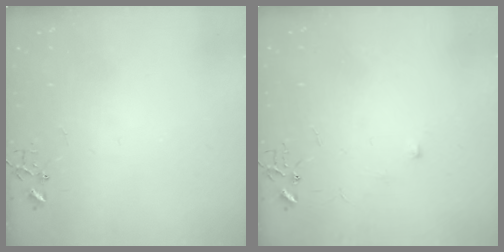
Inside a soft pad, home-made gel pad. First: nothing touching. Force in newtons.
{"total": 5.4, "press": 5.3, "slide": 0.7}